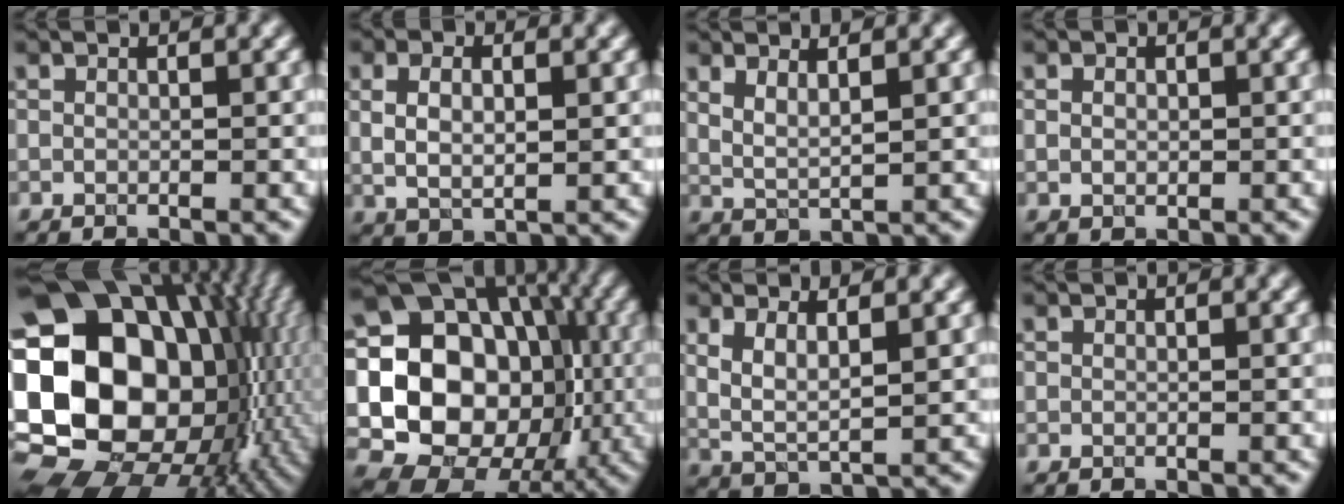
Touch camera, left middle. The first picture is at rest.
{"total": 3.6, "force": [0.7, 1.9, 3.0], "torque": [-0.062, -0.002, 0.018]}
{"total": 2.3, "force": [1.6, 0.6, 1.5], "torque": [-0.026, -0.007, 0.030]}
{"total": 1.1, "force": [0.2, 0.8, 0.8], "torque": [-0.015, 0.001, 0.003]}
{"total": 23.5, "force": [1.8, 18.5, 14.3], "torque": [-0.287, -0.001, 0.017]}
{"total": 18.4, "force": [-1.1, 15.2, 10.2], "torque": [-0.146, -0.001, -0.041]}
{"total": 3.5, "force": [1.6, 1.2, 2.8], "torque": [-0.066, -0.008, 0.032]}
{"total": 0.0}